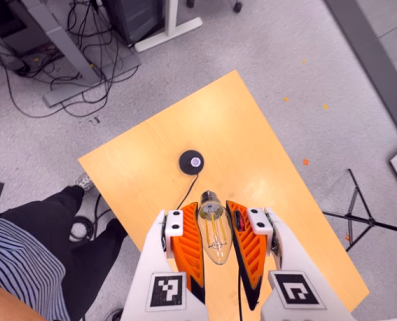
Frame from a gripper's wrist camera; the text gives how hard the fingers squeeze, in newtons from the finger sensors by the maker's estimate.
{"total": 23.0, "left": 24.7, "right": 21.3}